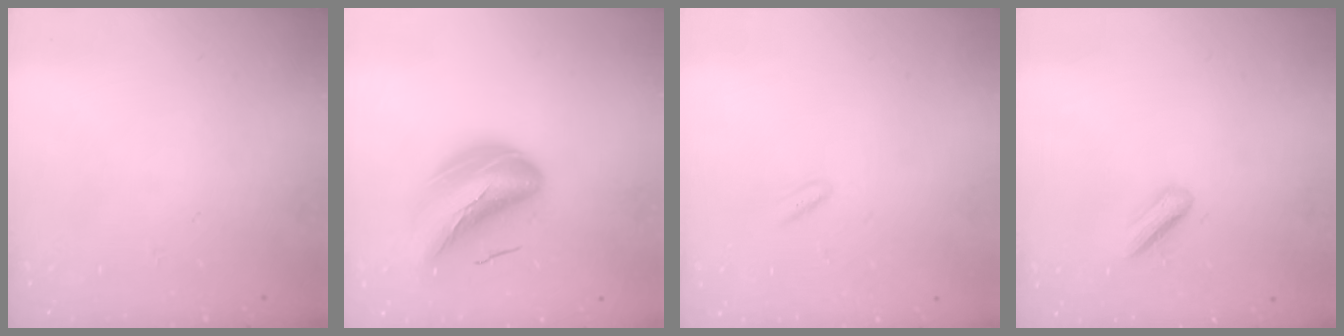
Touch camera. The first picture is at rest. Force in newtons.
{"total": 11.7, "press": 11.2, "slide": 3.4}
{"total": 2.0, "press": 1.7, "slide": 0.9}
{"total": 3.8, "press": 3.8, "slide": 0.4}